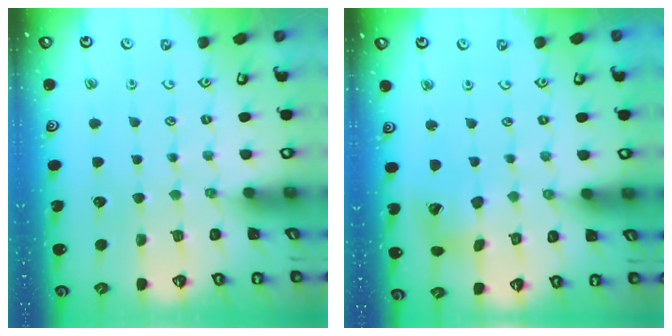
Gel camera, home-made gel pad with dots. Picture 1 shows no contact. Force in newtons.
{"total": 10.3, "press": 10.2, "slide": 1.4}